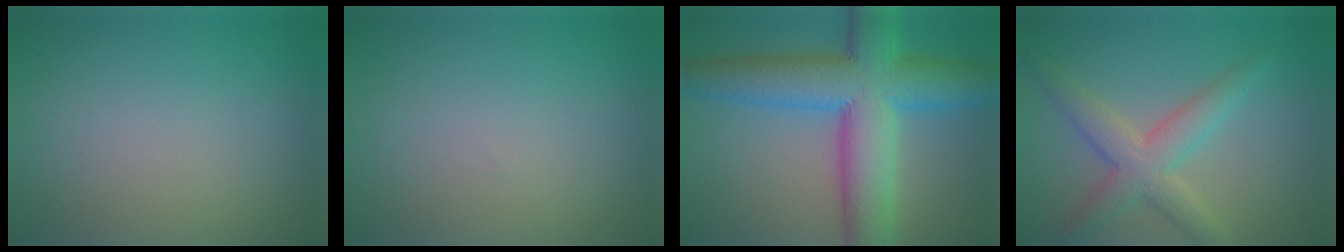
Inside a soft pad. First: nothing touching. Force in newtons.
{"total": 0.0}
{"total": 12.5, "press": 12.5, "slide": 0.2}
{"total": 4.6, "press": 4.6, "slide": 0.1}